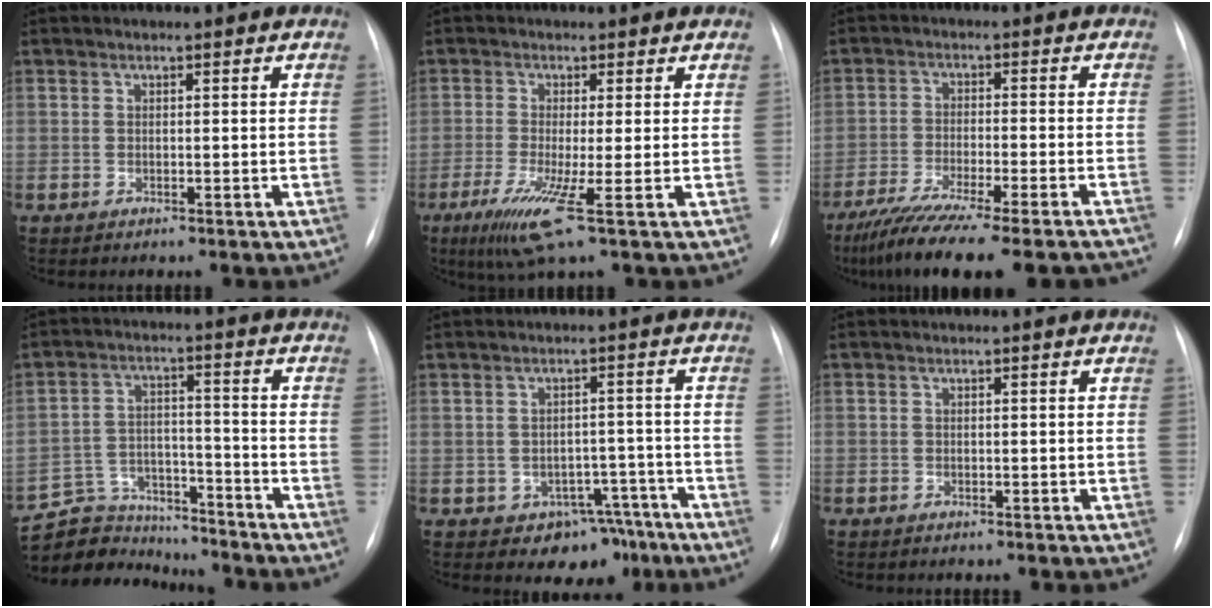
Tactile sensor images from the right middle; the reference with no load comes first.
{"total": 6.1, "force": [-2.3, -0.5, 5.6], "torque": [-0.110, -0.023, -0.043]}
{"total": 19.4, "force": [-16.5, 1.1, 10.1], "torque": [-0.130, -0.042, -0.243]}
{"total": 11.6, "force": [-11.0, 3.7, 0.3], "torque": [-0.006, 0.044, -0.184]}
{"total": 6.7, "force": [-4.5, 4.7, 1.6], "torque": [0.002, 0.027, -0.053]}
{"total": 1.3, "force": [-0.9, 0.9, 0.2], "torque": [-0.009, 0.002, -0.011]}